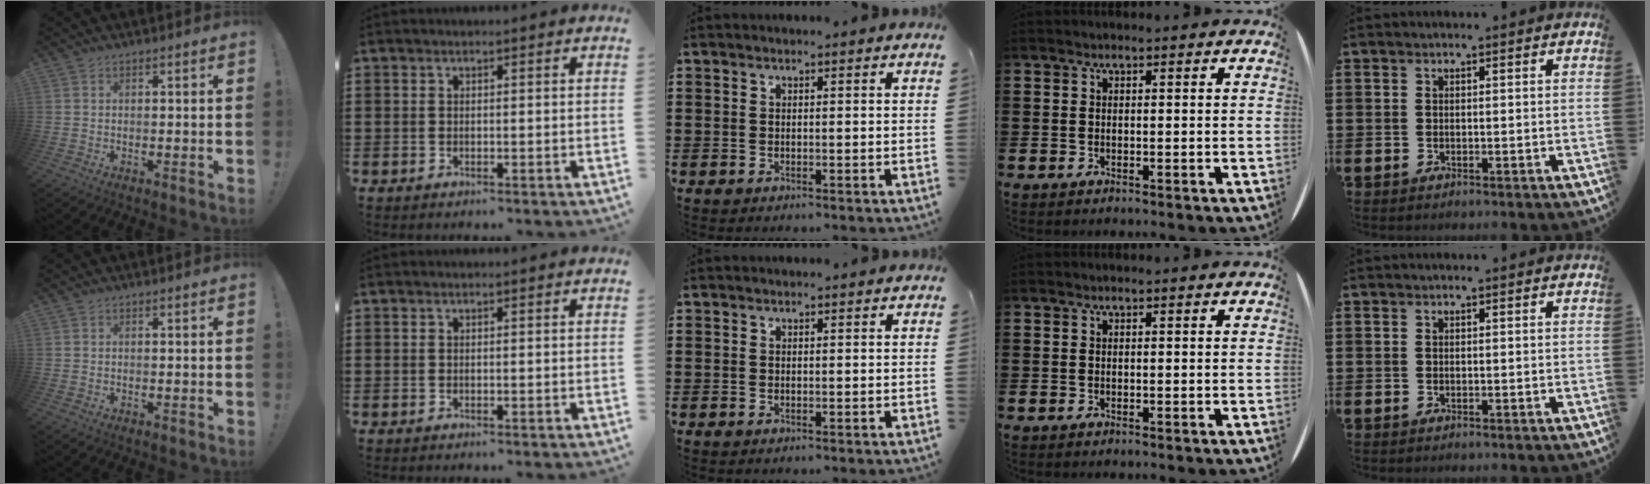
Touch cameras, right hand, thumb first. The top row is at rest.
{}